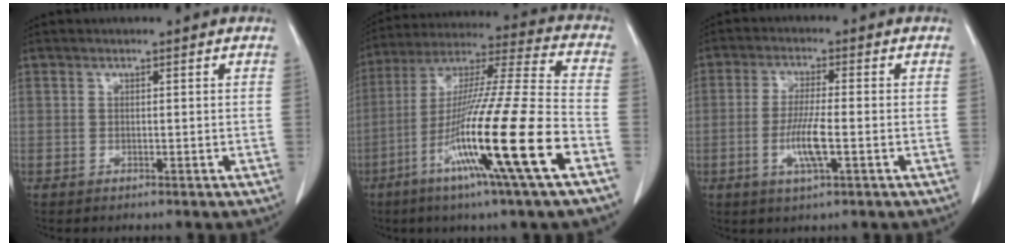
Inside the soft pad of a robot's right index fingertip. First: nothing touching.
{"total": 22.7, "force": [-8.9, -0.9, 20.8], "torque": [-0.390, -0.041, -0.170]}
{"total": 6.3, "force": [-1.7, 0.6, 6.0], "torque": [-0.120, -0.009, -0.031]}